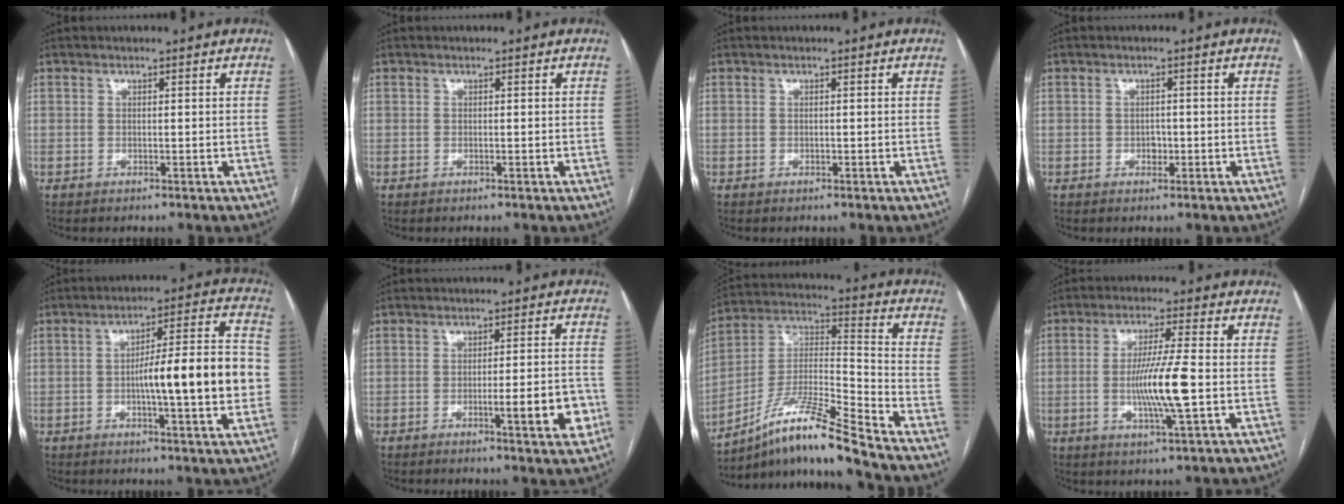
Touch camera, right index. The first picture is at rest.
{"total": 0.0}
{"total": 0.0}
{"total": 1.5, "force": [-0.5, 1.1, 1.0], "torque": [-0.013, 0.004, -0.005]}
{"total": 14.9, "force": [-1.6, 2.1, 14.7], "torque": [-0.214, 0.022, -0.023]}
{"total": 7.5, "force": [-2.8, 0.5, 6.9], "torque": [-0.093, 0.002, -0.036]}
{"total": 14.0, "force": [-11.3, -0.7, 8.3], "torque": [-0.160, 0.015, -0.203]}
{"total": 9.2, "force": [-1.4, 0.0, 9.1], "torque": [-0.173, -0.009, -0.027]}